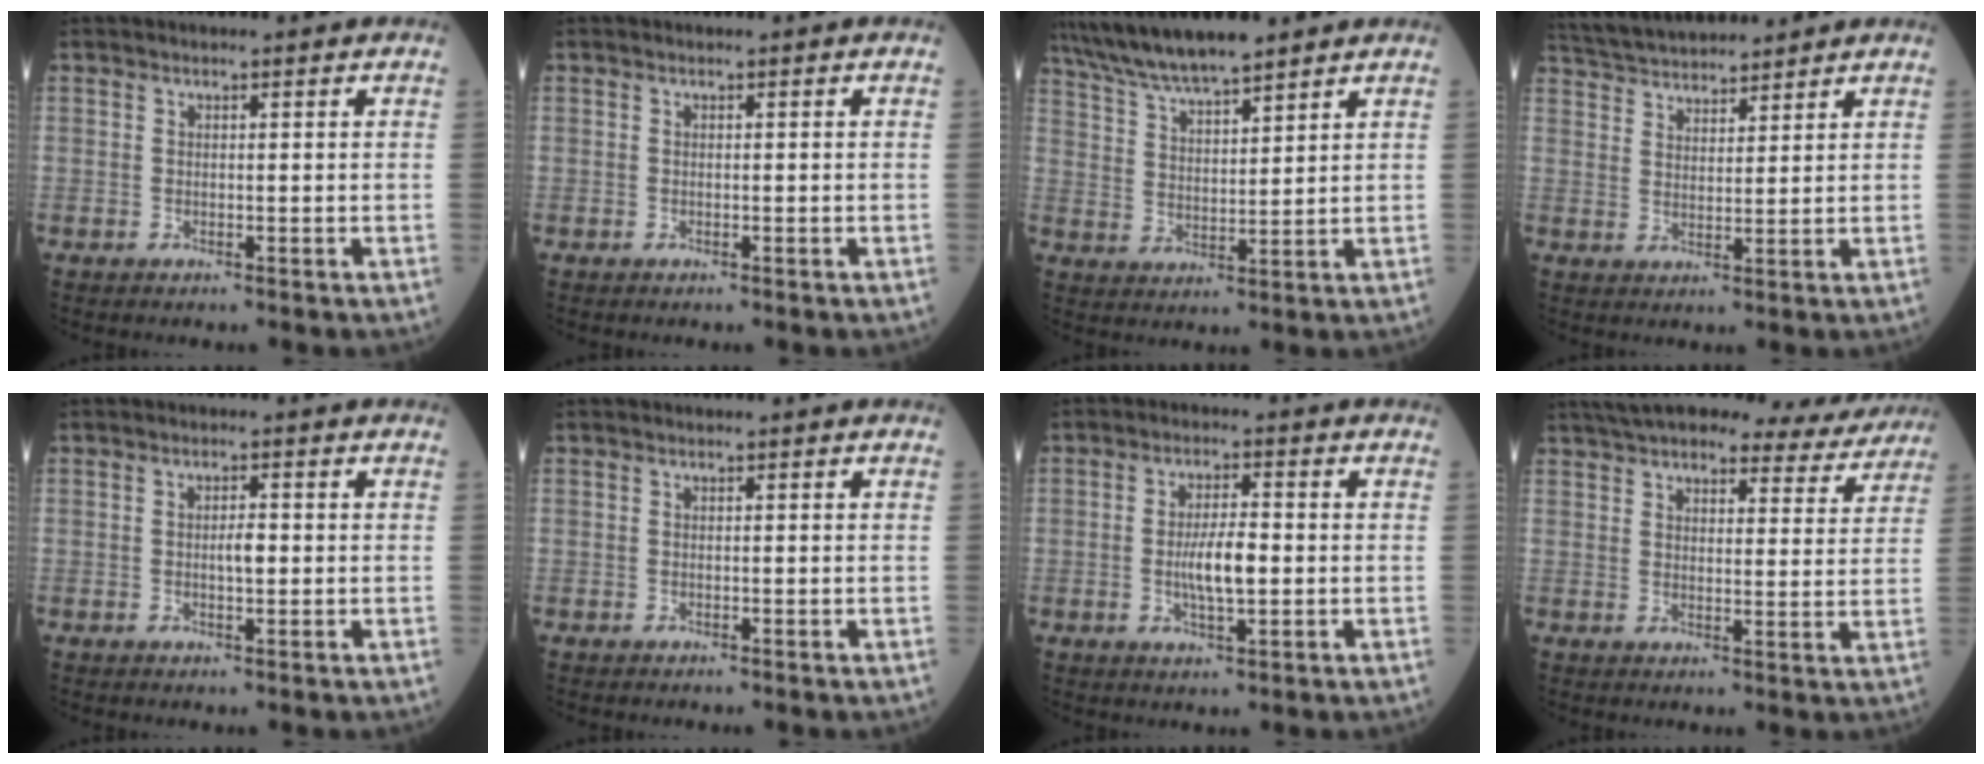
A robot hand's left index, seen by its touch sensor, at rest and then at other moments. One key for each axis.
{"total": 0.0}
{"total": 10.3, "fx": 8.9, "fy": 1.2, "fz": 5.0, "tx": -0.097, "ty": 0.021, "tz": 0.167}
{"total": 11.8, "fx": 11.0, "fy": 2.3, "fz": 3.5, "tx": -0.068, "ty": 0.035, "tz": 0.191}
{"total": 2.2, "fx": -0.3, "fy": 0.6, "fz": 2.1, "tx": -0.035, "ty": -0.001, "tz": -0.006}
{"total": 0.0}
{"total": 5.8, "fx": -0.8, "fy": 1.4, "fz": 5.6, "tx": -0.109, "ty": -0.003, "tz": -0.016}
{"total": 19.2, "fx": 17.1, "fy": 4.5, "fz": 7.4, "tx": -0.108, "ty": 0.008, "tz": 0.213}